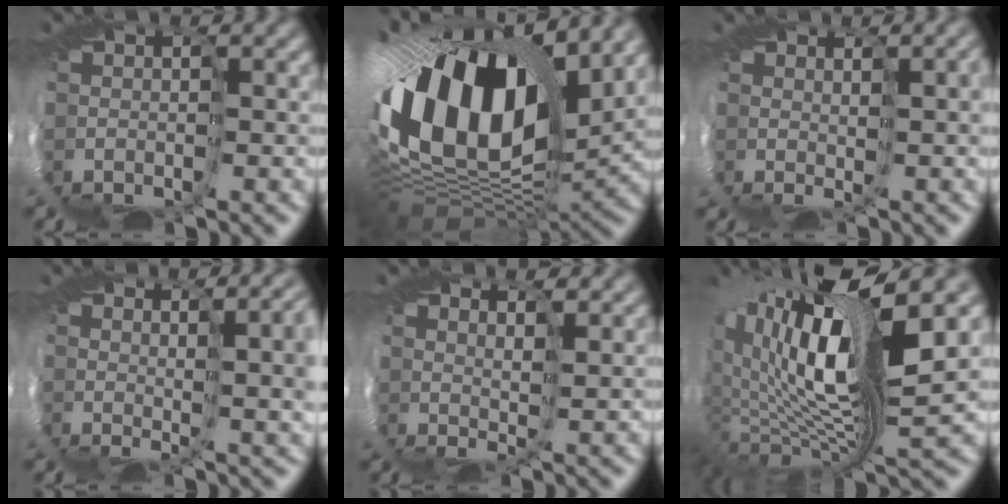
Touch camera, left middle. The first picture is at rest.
{"total": 17.2, "force": [5.1, 10.4, 12.7], "torque": [-0.270, -0.006, 0.084]}
{"total": 3.1, "force": [1.2, 0.6, 2.7], "torque": [-0.042, 0.007, 0.018]}
{"total": 6.0, "force": [1.6, 1.7, 5.5], "torque": [-0.068, 0.010, 0.028]}
{"total": 4.0, "force": [3.2, 1.0, 2.1], "torque": [-0.027, 0.018, 0.032]}
{"total": 14.6, "force": [6.1, 5.1, 12.2], "torque": [-0.261, 0.006, 0.120]}